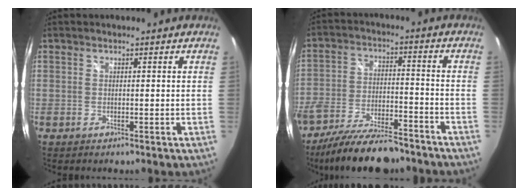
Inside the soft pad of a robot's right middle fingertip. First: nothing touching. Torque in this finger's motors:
{"motor_torque": [1.14, -0.99, 0.46, 0.21]}